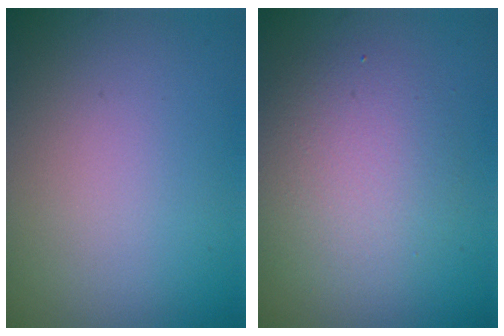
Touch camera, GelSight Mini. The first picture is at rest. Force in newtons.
{"total": 4.2, "press": 4.2, "slide": 0.3}